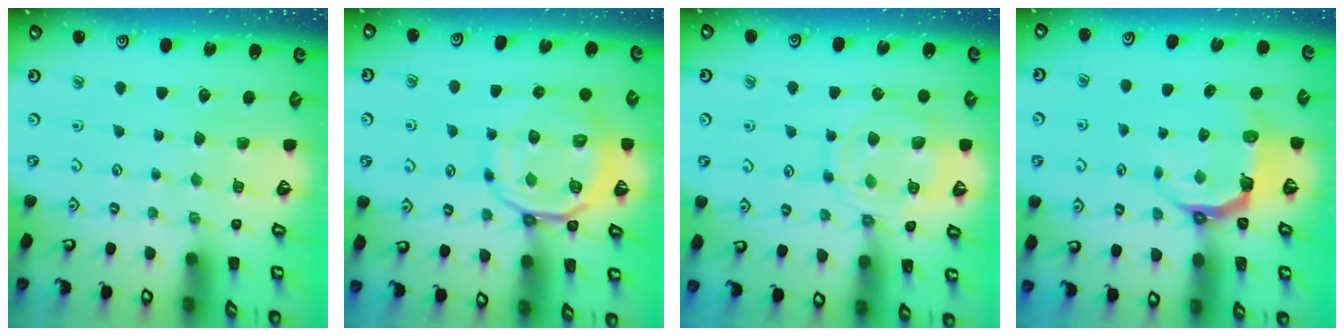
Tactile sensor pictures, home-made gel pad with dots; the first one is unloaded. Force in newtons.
{"total": 13.4, "press": 13.3, "slide": 1.9}
{"total": 13.0, "press": 13.0, "slide": 1.3}
{"total": 5.3, "press": 3.5, "slide": 4.0}